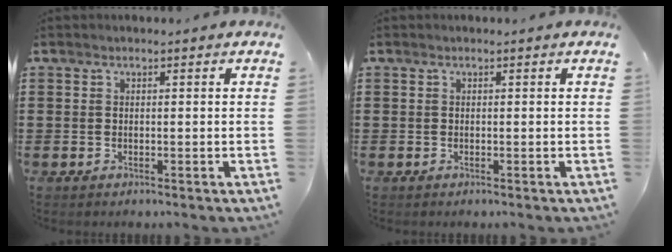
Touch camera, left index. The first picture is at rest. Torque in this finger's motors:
{"motor_torque": [0.02, 0.02, 0.00, -0.01]}